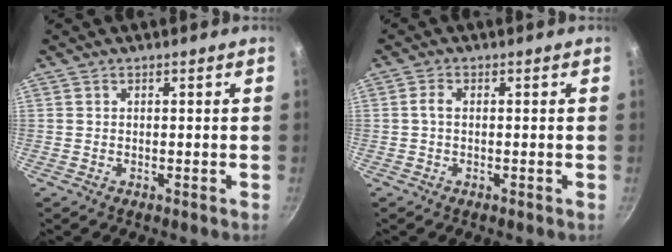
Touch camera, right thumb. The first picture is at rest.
{"total": 1.8, "force": [0.0, 0.5, 1.7], "torque": [-0.047, 0.006, -0.004]}